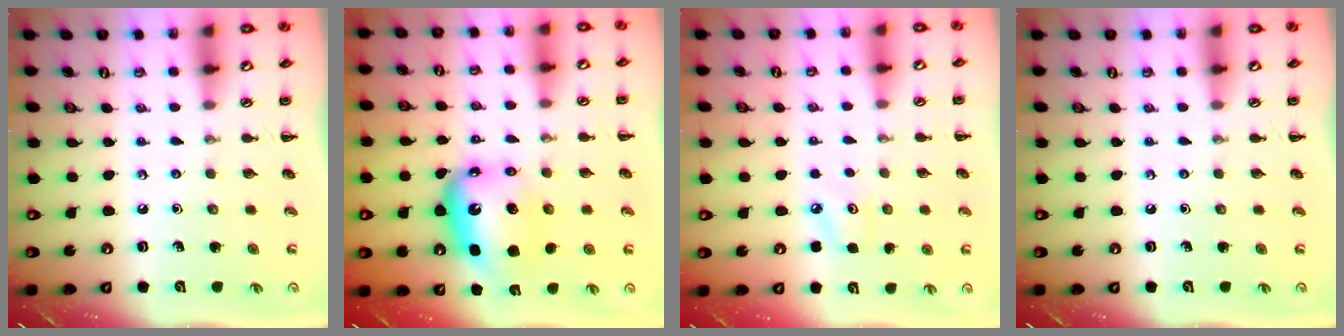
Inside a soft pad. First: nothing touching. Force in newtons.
{"total": 9.3, "press": 8.9, "slide": 2.8}
{"total": 7.1, "press": 7.0, "slide": 1.5}
{"total": 0.0}